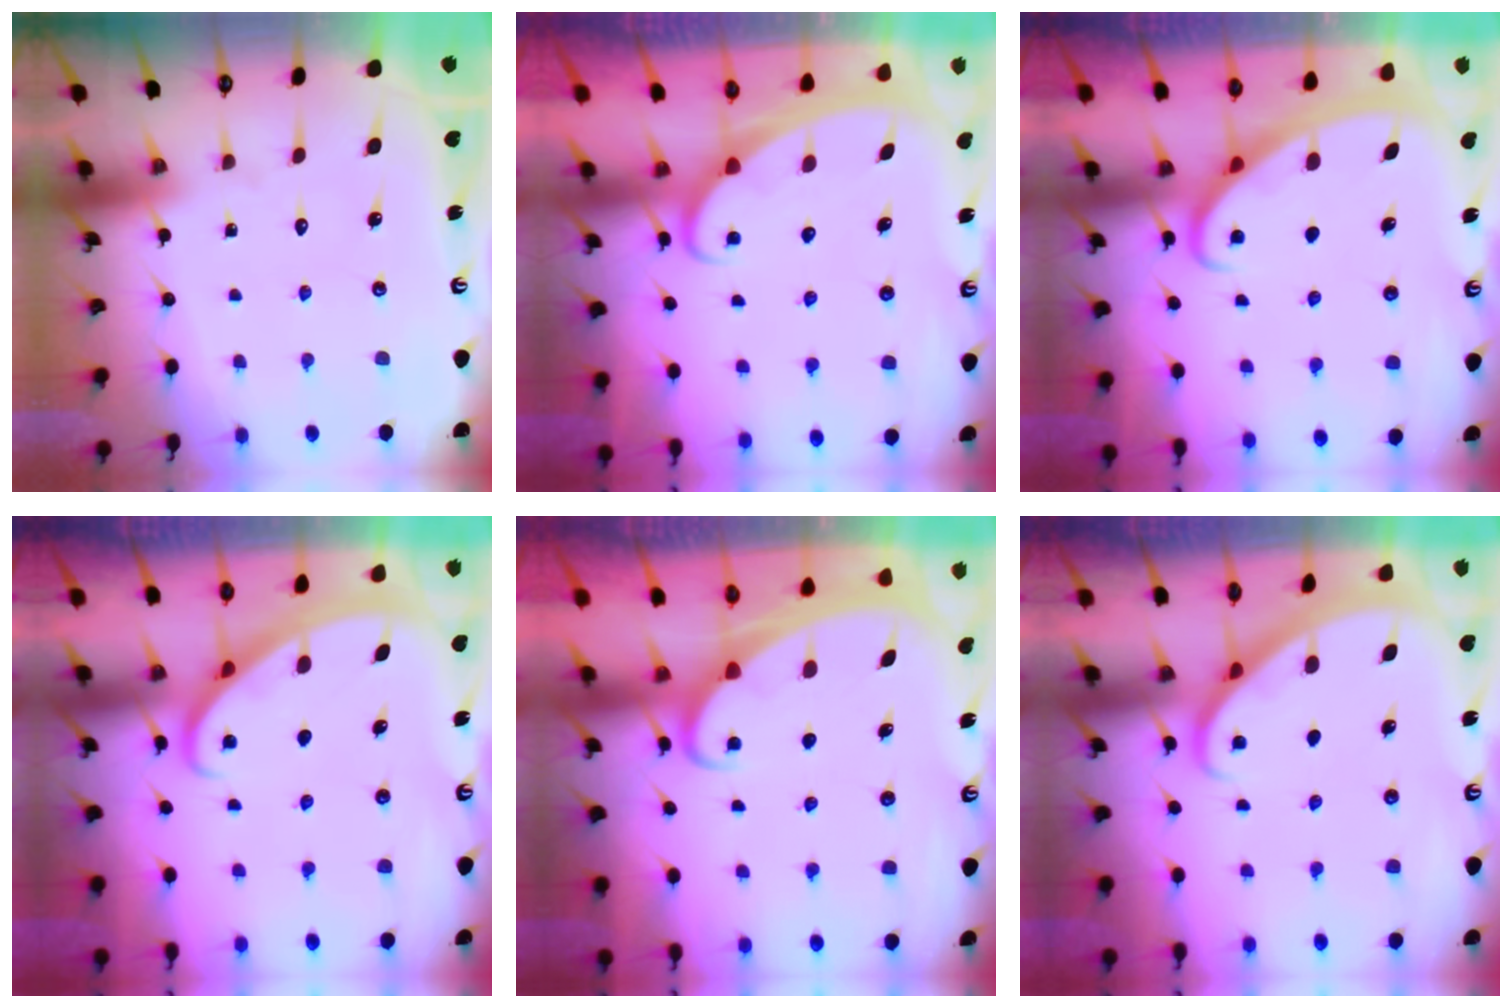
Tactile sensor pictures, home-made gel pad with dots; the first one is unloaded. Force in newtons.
{"total": 2.4, "press": 2.4, "slide": 0.3}
{"total": 2.8, "press": 2.8, "slide": 0.4}
{"total": 3.1, "press": 3.1, "slide": 0.1}
{"total": 2.2, "press": 2.2, "slide": 0.2}
{"total": 2.2, "press": 2.2, "slide": 0.1}